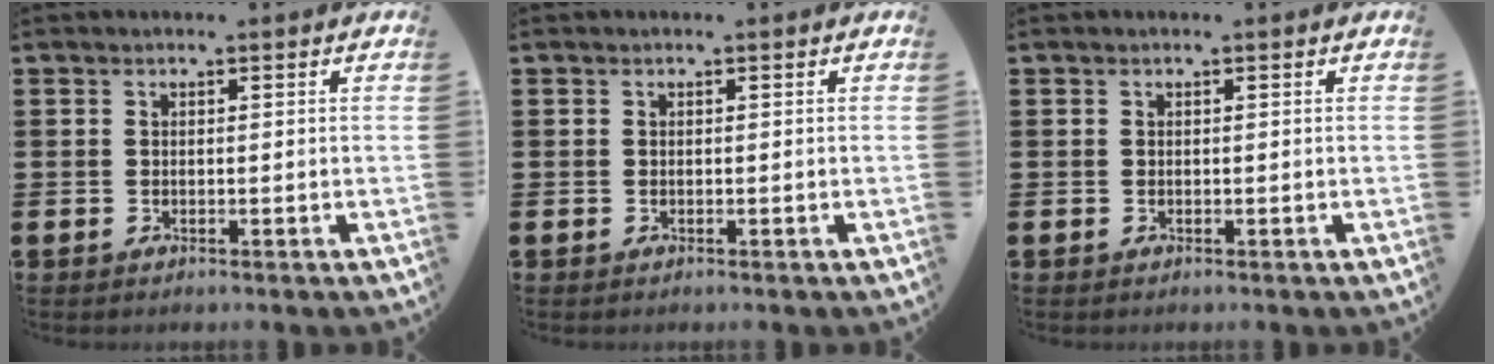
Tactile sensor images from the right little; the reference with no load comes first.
{"total": 0.0}
{"total": 0.0}